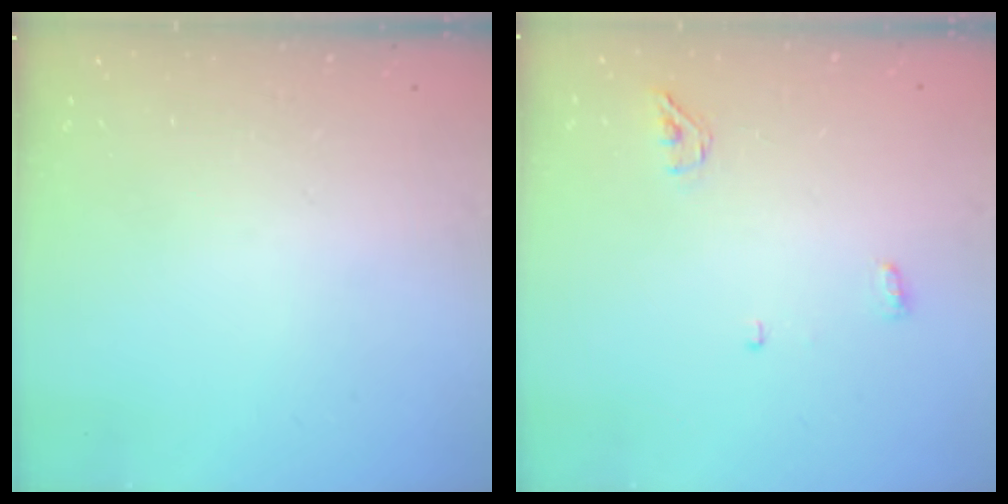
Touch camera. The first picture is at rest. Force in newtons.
{"total": 4.0, "press": 3.9, "slide": 1.0}